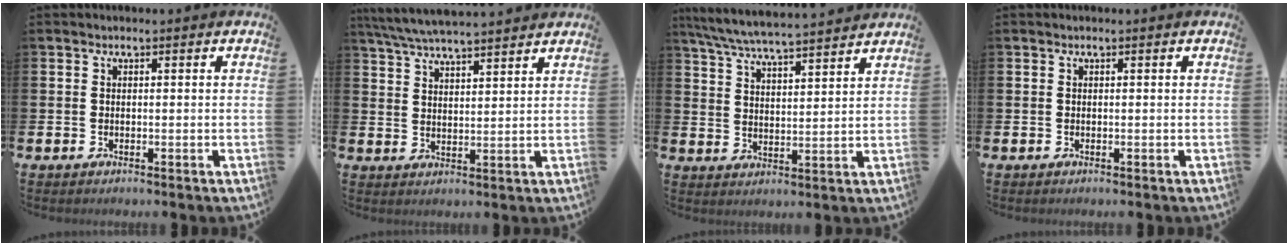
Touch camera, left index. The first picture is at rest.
{"total": 5.8, "force": [5.7, 0.2, 1.4], "torque": [-0.050, -0.022, 0.103]}
{"total": 6.5, "force": [6.2, 0.1, 1.9], "torque": [-0.063, -0.039, 0.109]}
{"total": 0.0}